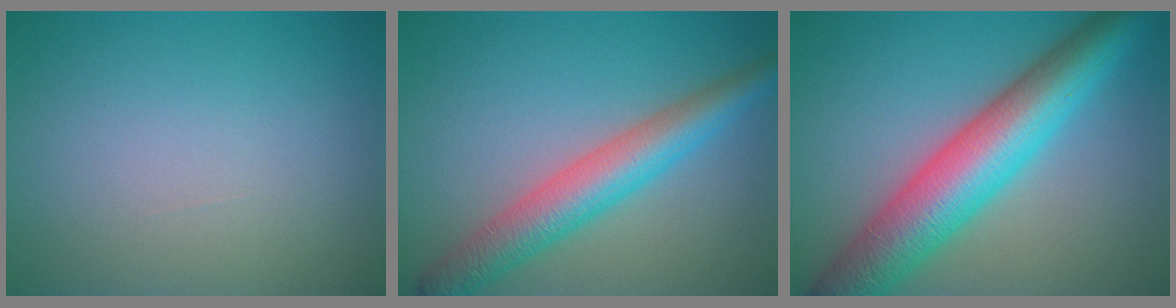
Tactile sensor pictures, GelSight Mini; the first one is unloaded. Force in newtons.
{"total": 5.8, "press": 5.8, "slide": 0.1}
{"total": 10.0, "press": 10.0, "slide": 0.1}